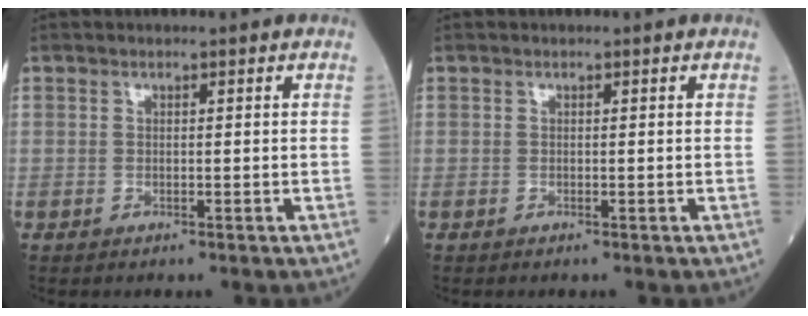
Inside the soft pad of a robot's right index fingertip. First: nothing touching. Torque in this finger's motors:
{"motor_torque": [-0.04, 0.00, 0.01, 0.00]}